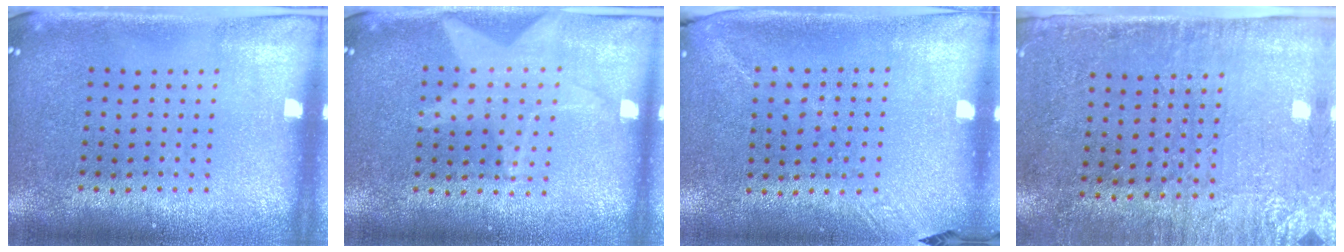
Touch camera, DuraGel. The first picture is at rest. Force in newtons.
{"total": 0.6, "press": 0.5, "slide": 0.2}
{"total": 1.4, "press": 1.0, "slide": 0.9}
{"total": 2.8, "press": 2.4, "slide": 1.4}